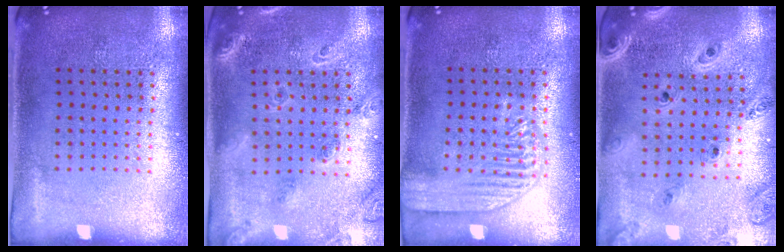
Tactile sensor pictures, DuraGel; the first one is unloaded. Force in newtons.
{"total": 1.8, "press": 1.6, "slide": 0.8}
{"total": 1.9, "press": 1.8, "slide": 0.2}
{"total": 1.4, "press": 1.4, "slide": 0.2}